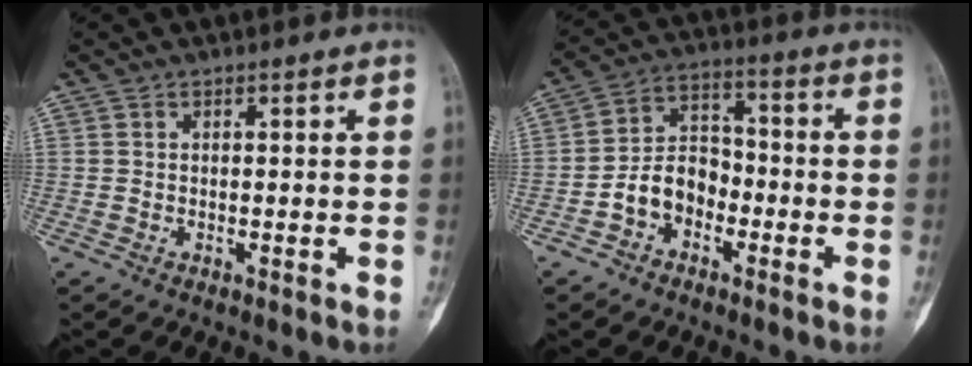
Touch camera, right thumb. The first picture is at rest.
{"total": 8.4, "force": [-3.4, 6.2, 4.6], "torque": [-0.063, 0.043, -0.071]}